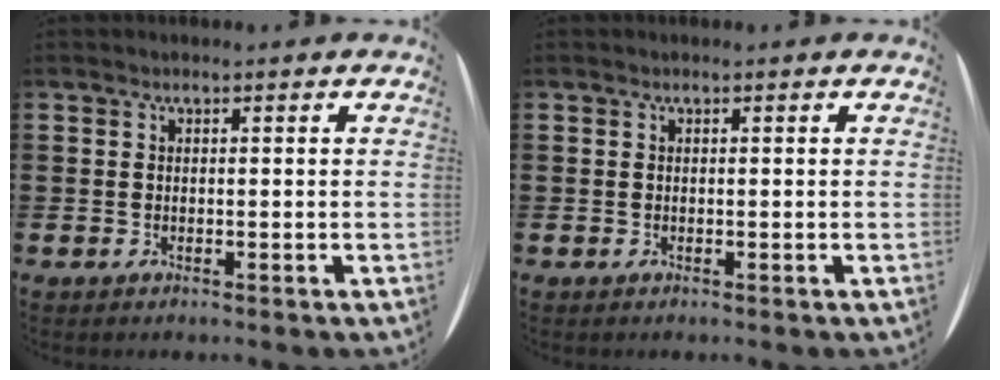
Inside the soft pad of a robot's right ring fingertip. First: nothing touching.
{"total": 0.0}